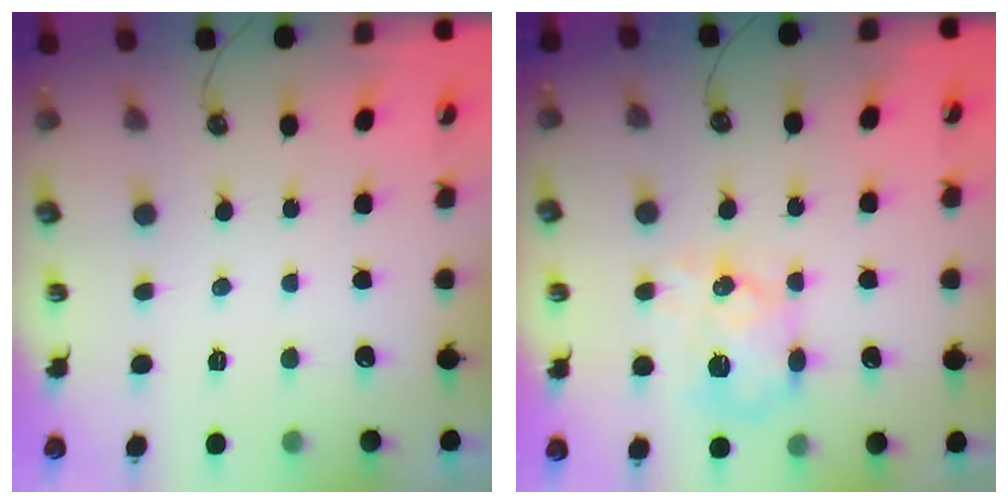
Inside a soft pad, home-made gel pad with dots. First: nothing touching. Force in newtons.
{"total": 11.8, "press": 11.7, "slide": 0.7}